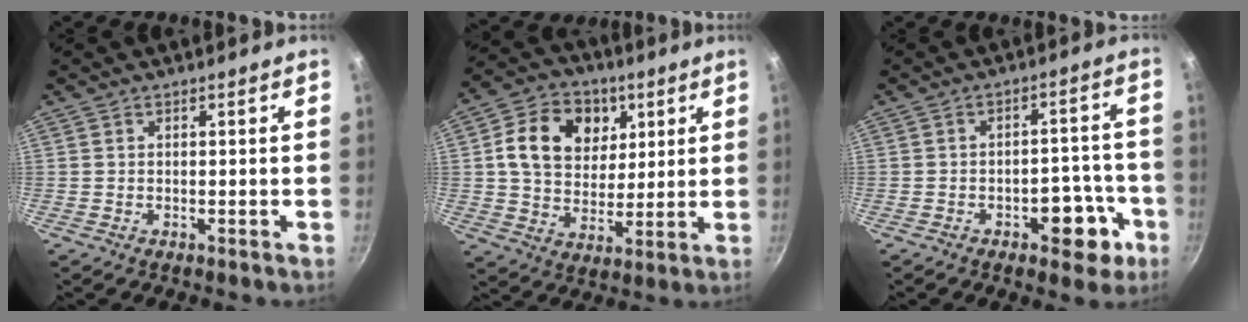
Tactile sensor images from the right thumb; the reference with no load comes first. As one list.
[{"total": 15.4, "force": [4.8, 11.9, 8.5], "torque": [-0.119, -0.006, 0.075]}, {"total": 9.1, "force": [-4.3, 4.9, 6.3], "torque": [-0.044, 0.038, -0.049]}]